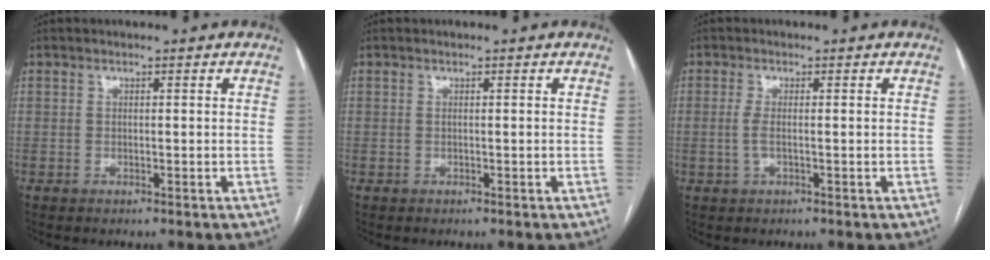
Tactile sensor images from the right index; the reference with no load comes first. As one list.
[{"total": 0.0}, {"total": 2.1, "force": [-0.3, 0.4, 2.0], "torque": [-0.049, -0.002, -0.008]}]